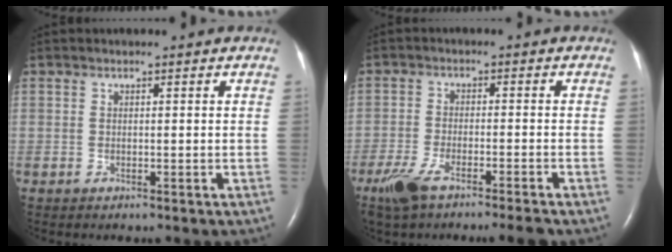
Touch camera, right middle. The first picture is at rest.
{"total": 7.8, "force": [-5.9, 0.6, 5.1], "torque": [-0.097, -0.017, -0.106]}